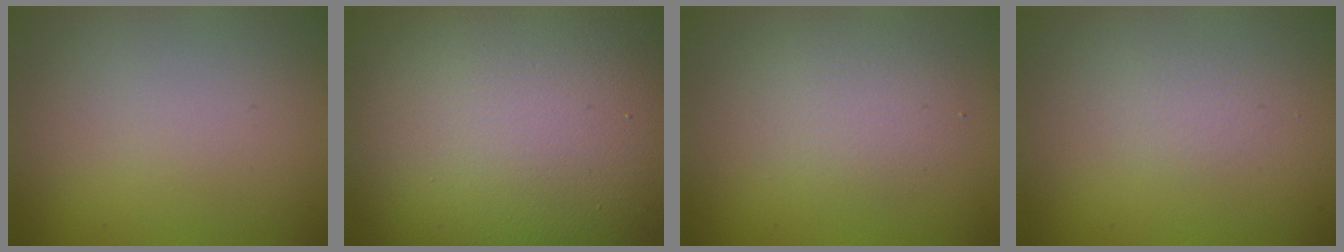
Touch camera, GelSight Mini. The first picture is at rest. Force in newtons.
{"total": 18.6, "press": 18.6, "slide": 0.9}
{"total": 2.5, "press": 2.5, "slide": 0.1}
{"total": 1.0, "press": 0.9, "slide": 0.1}